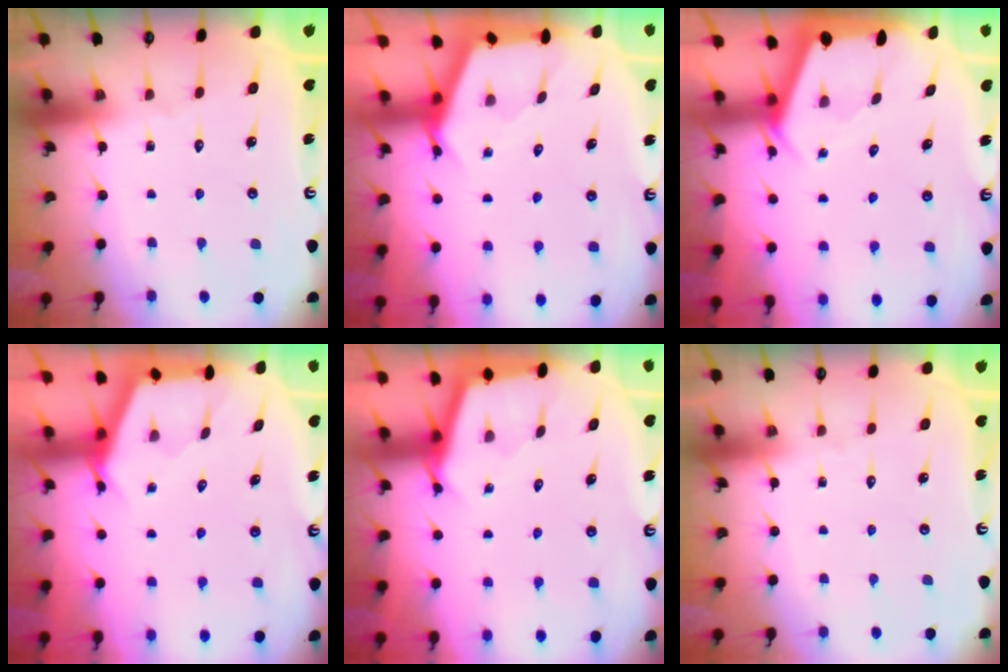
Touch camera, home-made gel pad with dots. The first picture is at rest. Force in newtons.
{"total": 2.5, "press": 2.5, "slide": 0.3}
{"total": 2.4, "press": 2.4, "slide": 0.3}
{"total": 3.0, "press": 3.0, "slide": 0.4}
{"total": 2.5, "press": 2.5, "slide": 0.2}
{"total": 0.0}